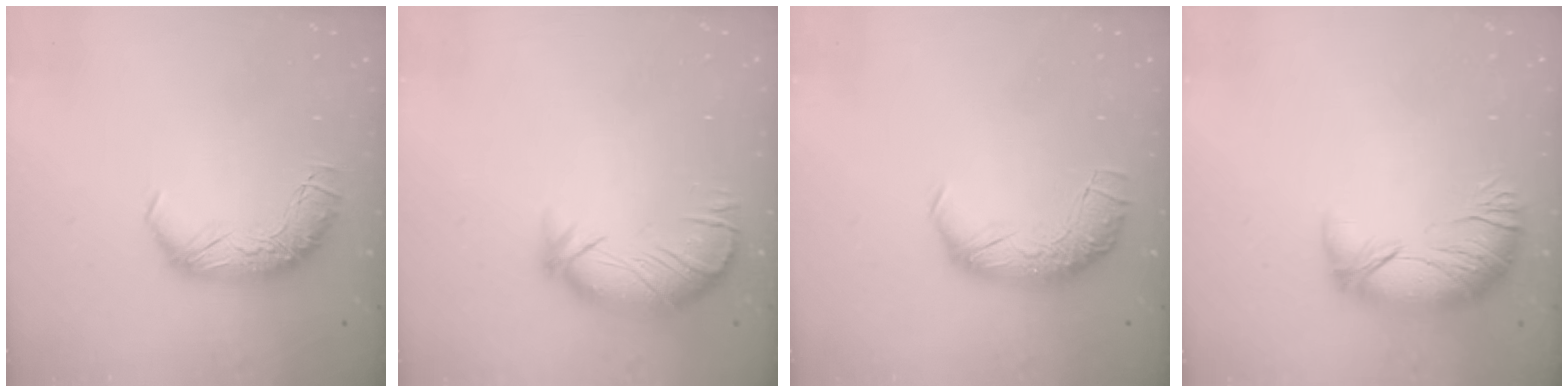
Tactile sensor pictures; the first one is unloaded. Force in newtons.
{"total": 3.8, "press": 3.2, "slide": 2.0}
{"total": 2.4, "press": 1.1, "slide": 2.1}
{"total": 2.5, "press": 1.6, "slide": 1.9}